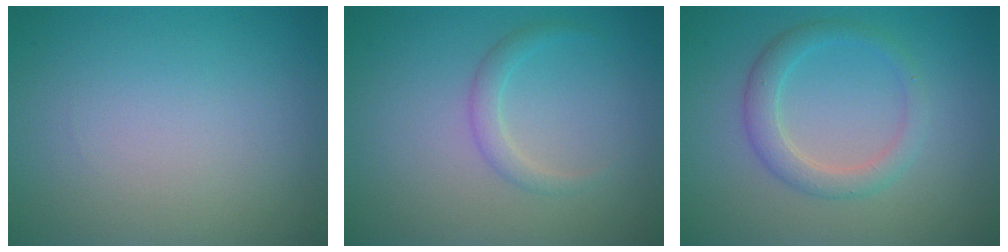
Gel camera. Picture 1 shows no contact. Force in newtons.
{"total": 1.5, "press": 1.5, "slide": 0.0}
{"total": 2.7, "press": 2.7, "slide": 0.2}